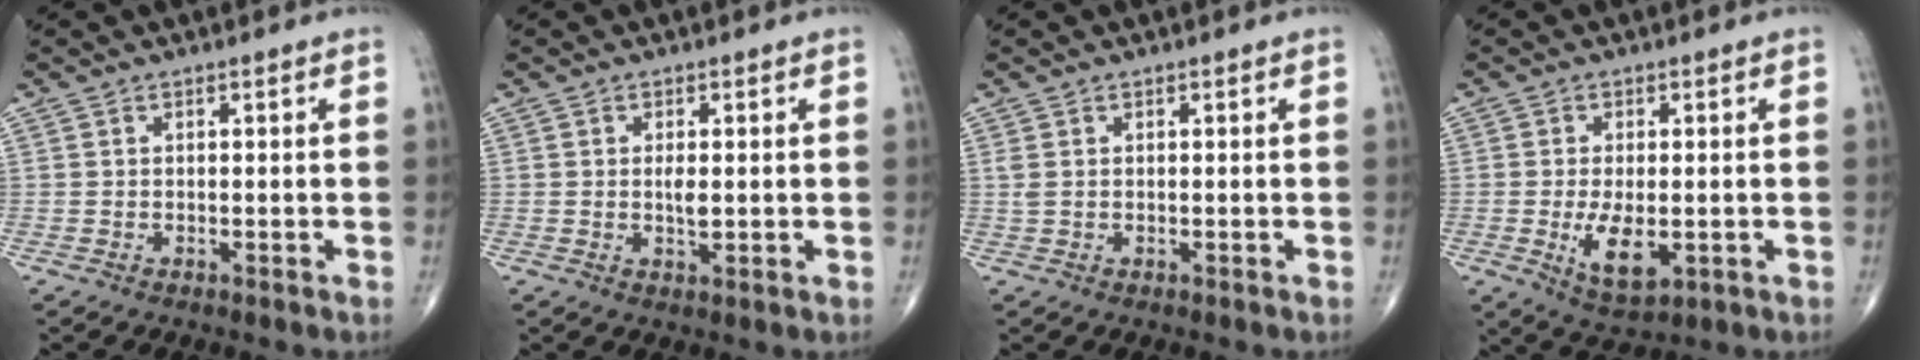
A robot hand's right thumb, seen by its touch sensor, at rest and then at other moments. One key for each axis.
{"total": 2.5, "fx": 0.1, "fy": 0.9, "fz": 2.3, "tx": -0.039, "ty": -0.005, "tz": 0.000}
{"total": 1.2, "fx": 0.3, "fy": 0.6, "fz": 1.0, "tx": -0.030, "ty": 0.008, "tz": 0.014}
{"total": 7.6, "fx": -1.5, "fy": 3.5, "fz": 6.5, "tx": -0.108, "ty": -0.016, "tz": -0.018}